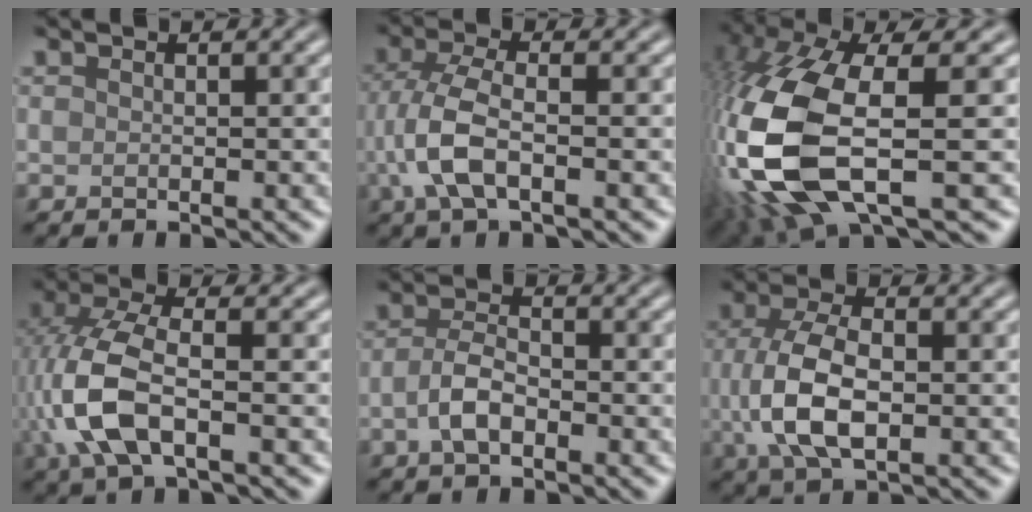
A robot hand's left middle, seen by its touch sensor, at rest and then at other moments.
{"total": 5.0, "force": [-1.2, 2.1, 4.3], "torque": [-0.103, 0.003, -0.028]}
{"total": 12.8, "force": [-2.6, 5.3, 11.4], "torque": [-0.279, -0.023, -0.047]}
{"total": 7.2, "force": [-1.4, 3.4, 6.2], "torque": [-0.154, 0.011, -0.035]}
{"total": 2.9, "force": [-1.1, 1.4, 2.2], "torque": [-0.044, 0.006, -0.029]}
{"total": 6.5, "force": [-0.3, 3.5, 5.5], "torque": [-0.129, -0.002, -0.008]}